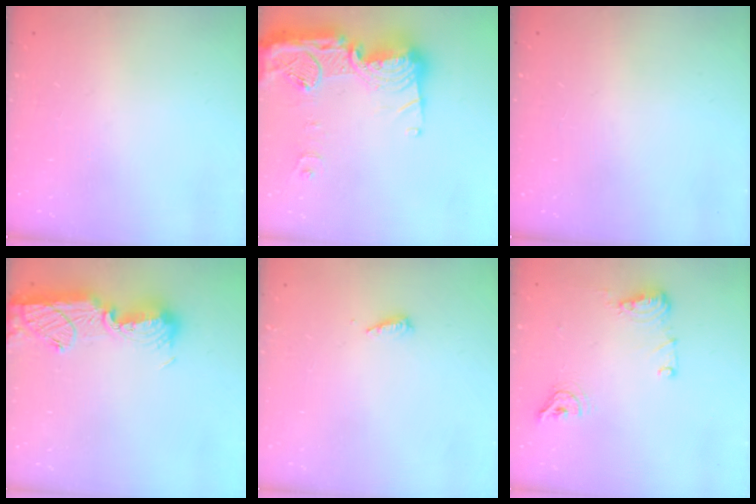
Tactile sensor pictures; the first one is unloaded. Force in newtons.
{"total": 23.2, "press": 23.1, "slide": 2.1}
{"total": 0.0}
{"total": 12.9, "press": 12.8, "slide": 1.2}
{"total": 3.6, "press": 3.6, "slide": 0.3}
{"total": 8.9, "press": 8.7, "slide": 1.7}